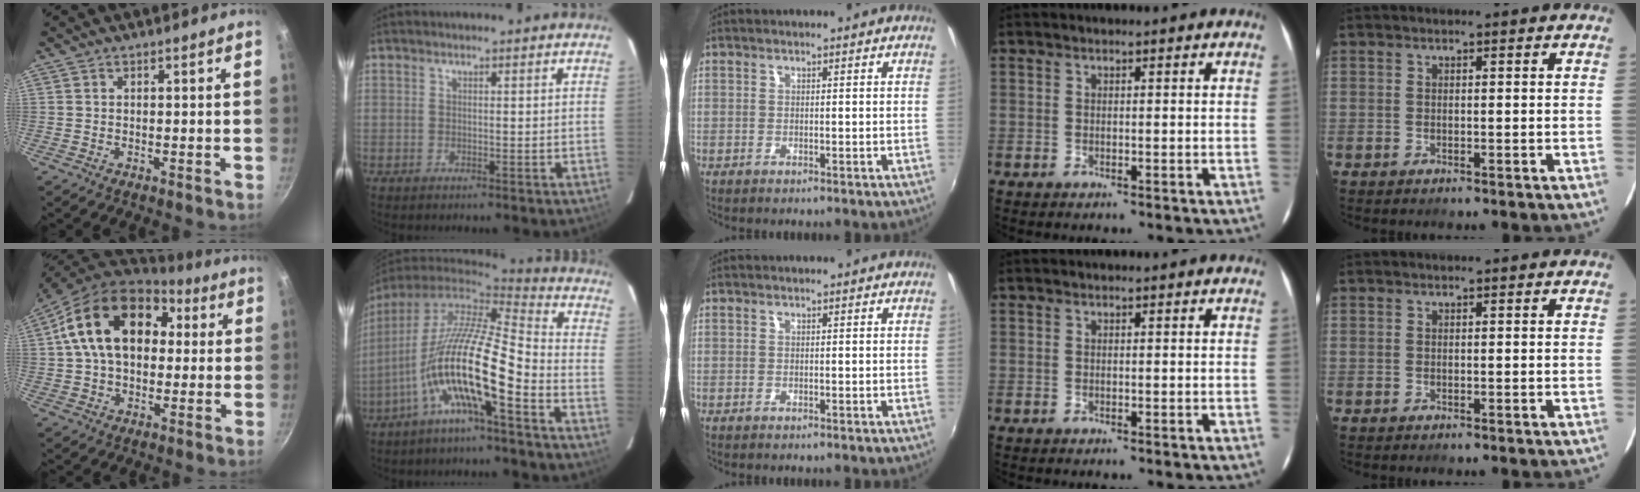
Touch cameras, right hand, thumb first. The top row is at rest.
{"thumb": {"total": 18.7, "force": [4.1, 12.9, 12.9], "torque": [-0.190, 0.024, 0.055]}, "index": {"total": 14.9, "force": [-5.9, 2.0, 13.5], "torque": [-0.238, -0.012, -0.117]}}